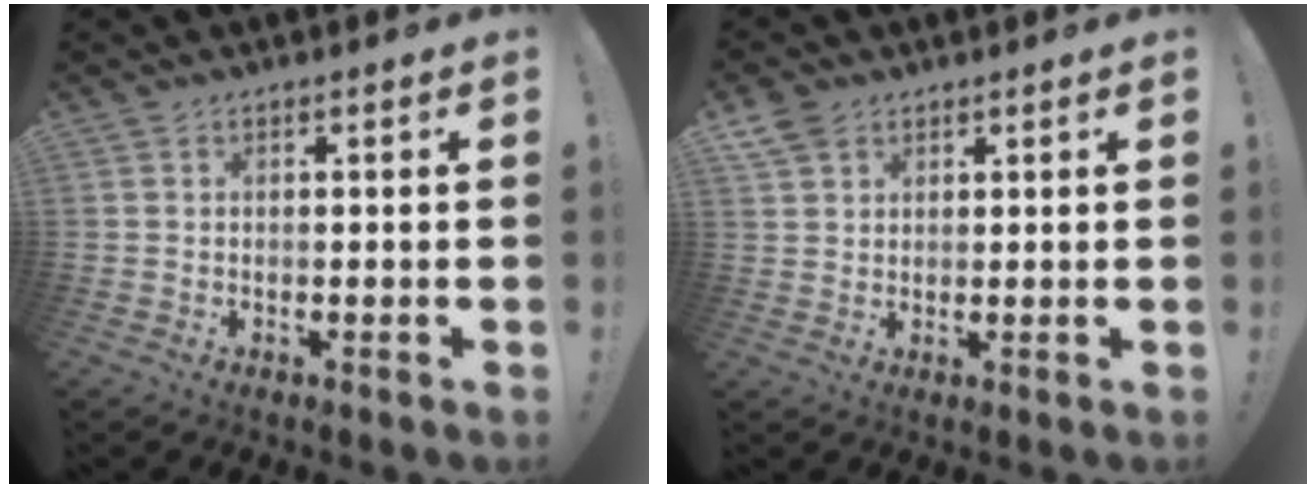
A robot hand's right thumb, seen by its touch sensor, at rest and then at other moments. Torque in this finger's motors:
{"motor_torque": [-0.01, 0.01, -0.08, 0.12, 0.07]}